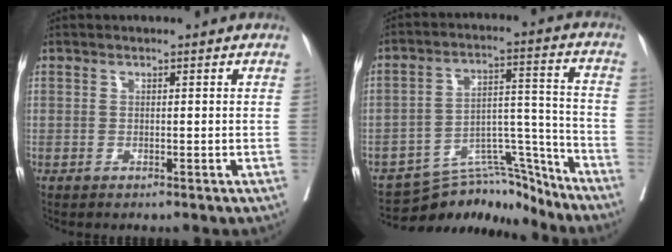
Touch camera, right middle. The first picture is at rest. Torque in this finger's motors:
{"motor_torque": [0.28, -0.74, -0.11, -0.05]}